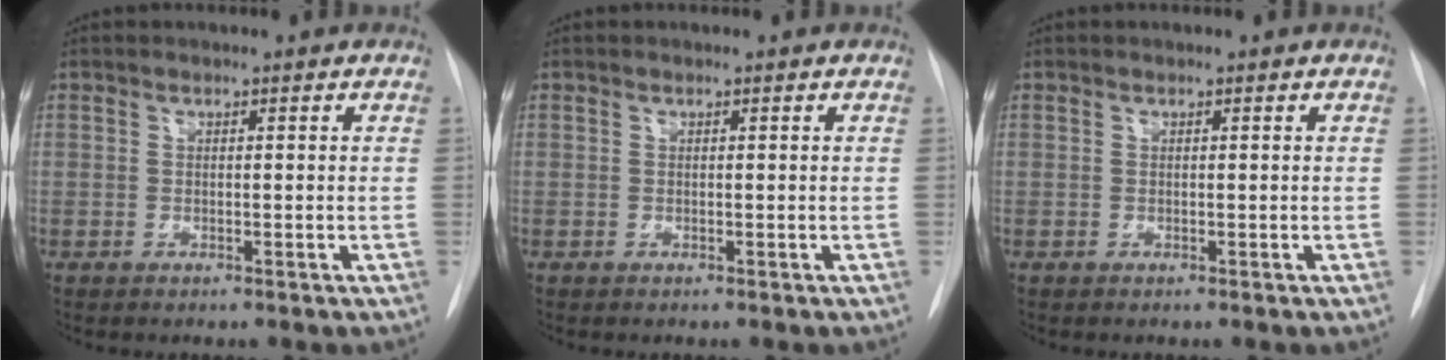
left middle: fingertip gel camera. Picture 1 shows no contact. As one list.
[{"total": 0.0}, {"total": 0.0}]